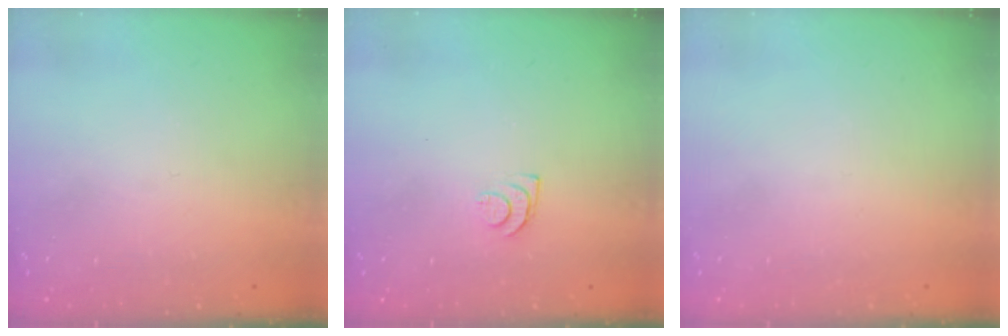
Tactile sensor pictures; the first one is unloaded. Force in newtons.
{"total": 4.8, "press": 4.7, "slide": 0.6}
{"total": 1.6, "press": 1.6, "slide": 0.1}